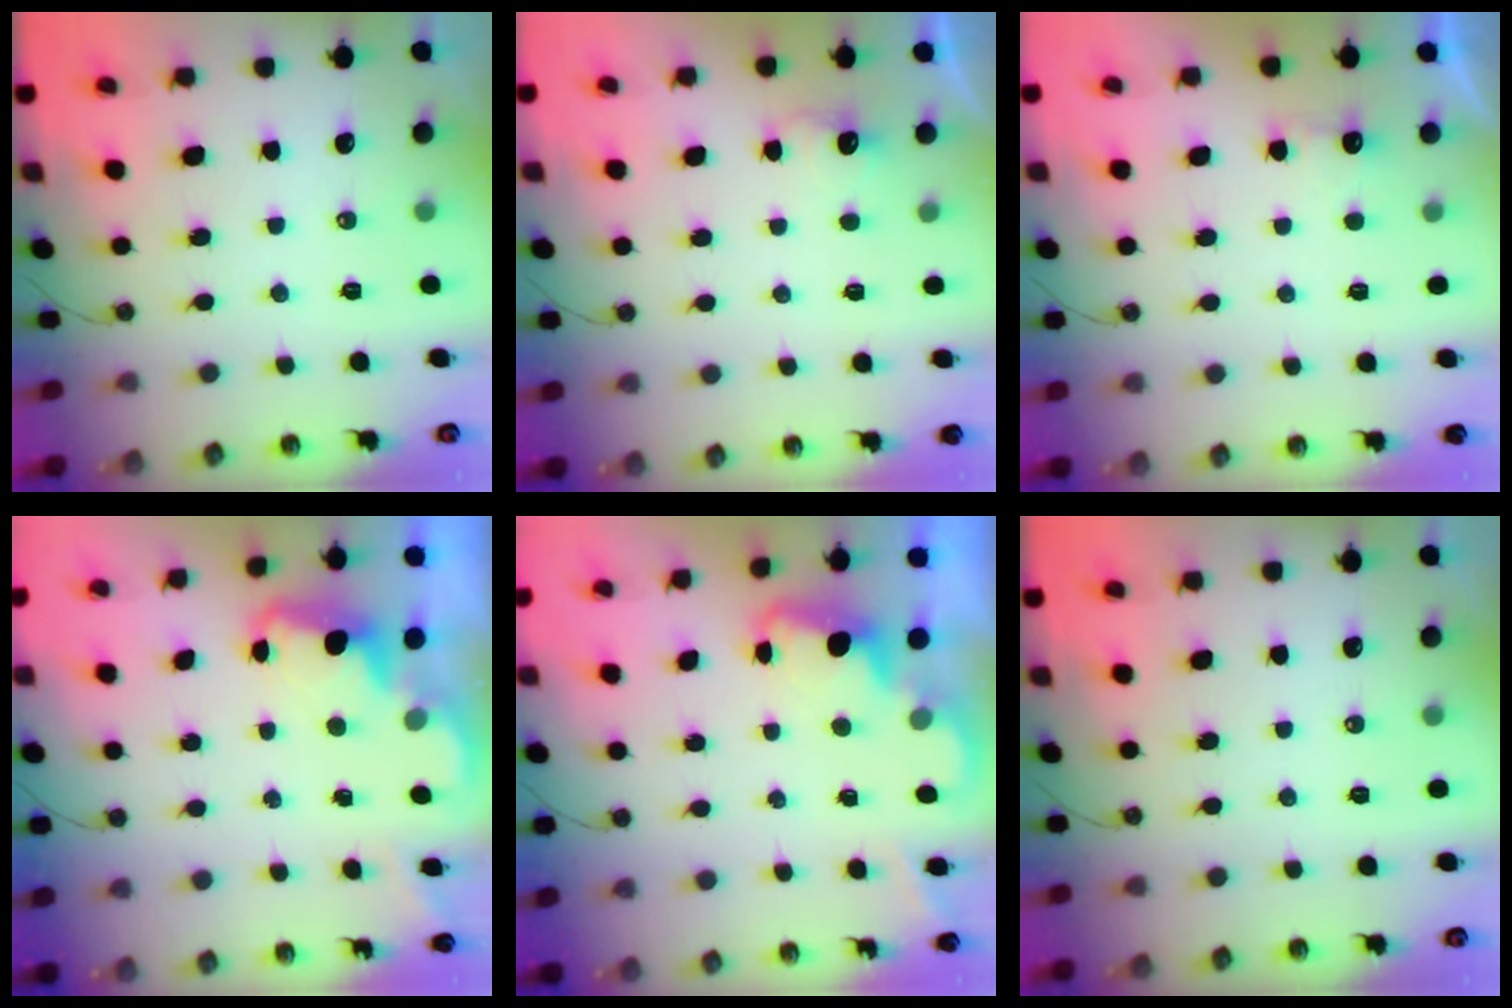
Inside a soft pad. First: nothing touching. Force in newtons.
{"total": 2.9, "press": 2.8, "slide": 0.9}
{"total": 2.1, "press": 1.9, "slide": 0.8}
{"total": 2.3, "press": 2.2, "slide": 0.7}
{"total": 2.4, "press": 2.3, "slide": 0.5}
{"total": 0.0}